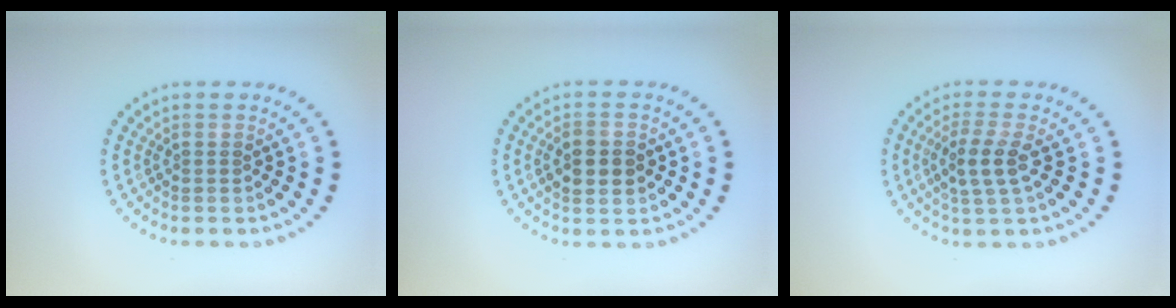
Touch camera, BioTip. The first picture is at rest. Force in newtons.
{"total": 2.9, "press": 2.9, "slide": 0.1}
{"total": 3.0, "press": 2.6, "slide": 1.4}